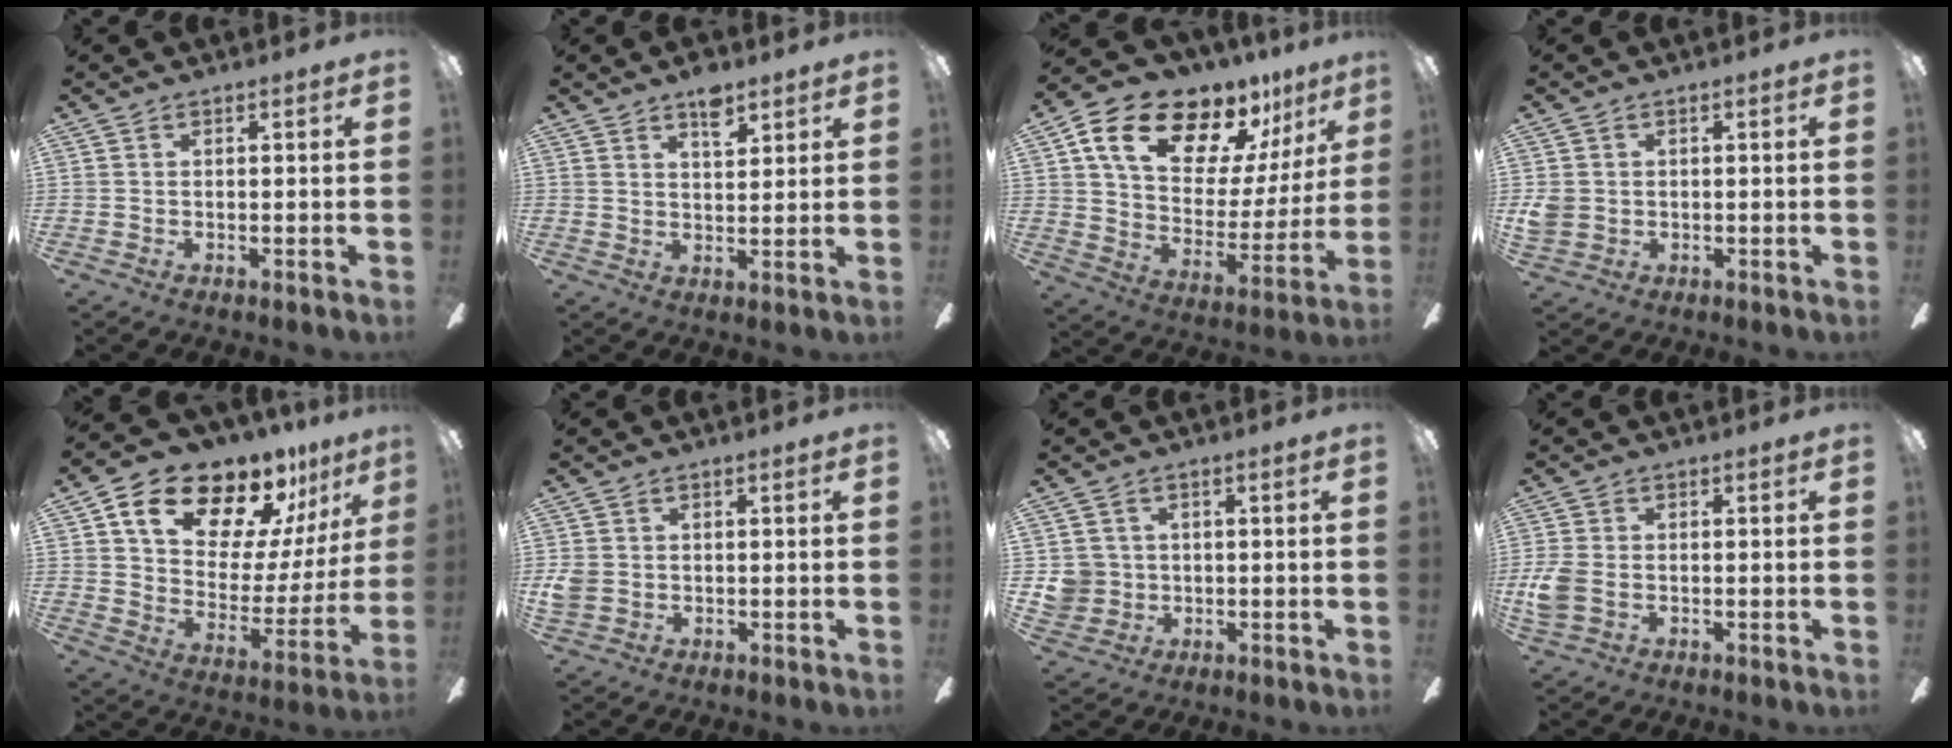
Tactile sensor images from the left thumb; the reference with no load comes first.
{"total": 6.6, "force": [4.6, 2.9, 3.7], "torque": [-0.042, -0.024, 0.077]}
{"total": 18.5, "force": [13.0, 9.6, 9.0], "torque": [-0.157, -0.082, 0.231]}
{"total": 3.6, "force": [0.1, 3.4, 1.3], "torque": [-0.019, 0.006, 0.004]}
{"total": 18.9, "force": [14.6, 9.0, 7.9], "torque": [-0.139, -0.102, 0.256]}
{"total": 3.5, "force": [-0.1, 3.1, 1.5], "torque": [-0.035, 0.006, -0.001]}
{"total": 5.5, "force": [0.4, 5.4, 1.1], "torque": [-0.025, 0.007, 0.011]}
{"total": 5.7, "force": [-0.9, 4.0, 3.9], "torque": [-0.089, 0.005, -0.017]}